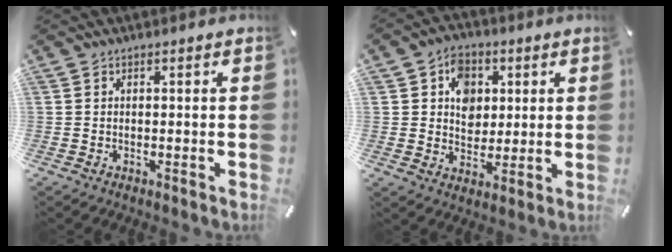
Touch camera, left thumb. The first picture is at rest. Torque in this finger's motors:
{"motor_torque": [1.21, 1.29, 0.67, -0.44, 0.24]}